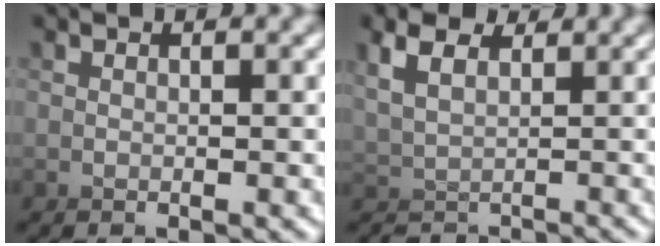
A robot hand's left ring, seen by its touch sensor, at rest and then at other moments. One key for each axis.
{"total": 0.9, "fx": 0.8, "fy": 0.1, "fz": -0.4, "tx": -0.005, "ty": 0.011, "tz": 0.006}